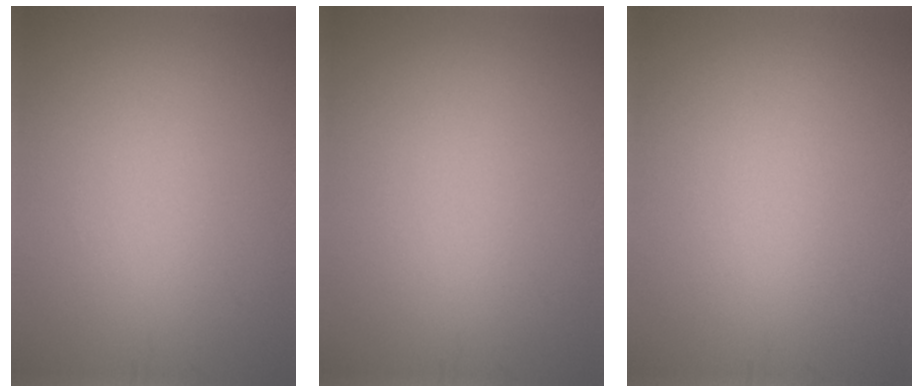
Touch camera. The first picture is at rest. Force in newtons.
{"total": 0.0}
{"total": 0.0}